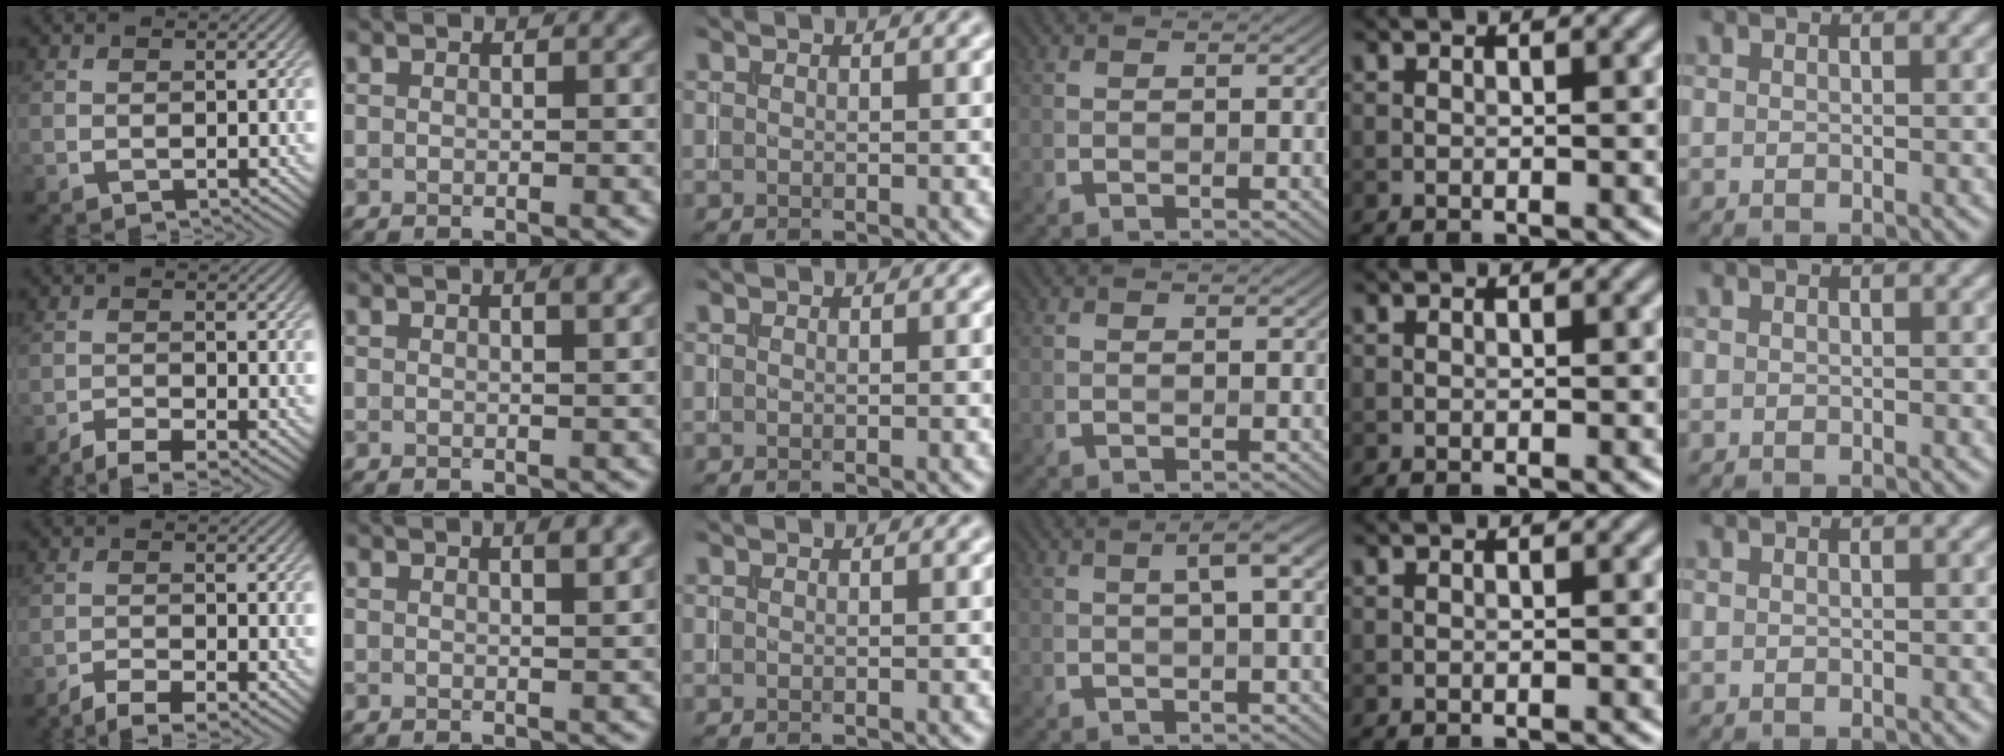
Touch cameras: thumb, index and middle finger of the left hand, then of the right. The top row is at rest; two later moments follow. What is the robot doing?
{"motion": "pour", "object": "almond"}